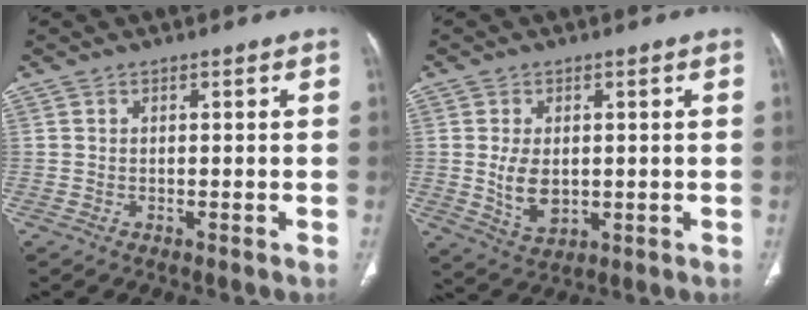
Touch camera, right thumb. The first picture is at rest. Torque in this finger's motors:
{"motor_torque": [-0.24, 0.81, 0.35, 0.44, 0.22]}